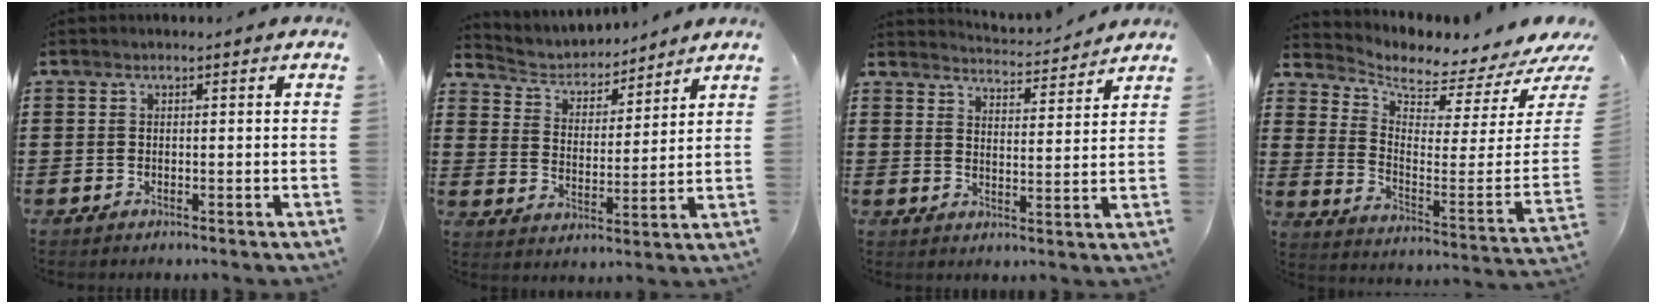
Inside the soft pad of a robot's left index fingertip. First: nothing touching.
{"total": 4.0, "force": [3.9, 0.9, 0.1], "torque": [-0.028, -0.029, 0.064]}
{"total": 3.9, "force": [3.9, -0.6, 0.3], "torque": [-0.015, -0.035, 0.064]}
{"total": 3.0, "force": [2.8, 0.4, 0.9], "torque": [-0.034, -0.052, 0.042]}